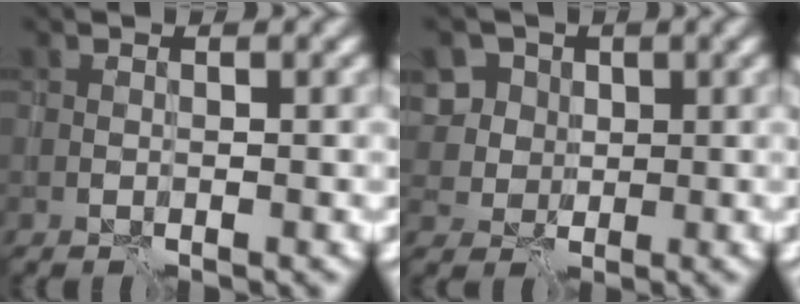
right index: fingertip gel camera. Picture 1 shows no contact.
{"total": 6.3, "force": [2.4, 5.4, 2.2], "torque": [-0.047, 0.013, 0.036]}